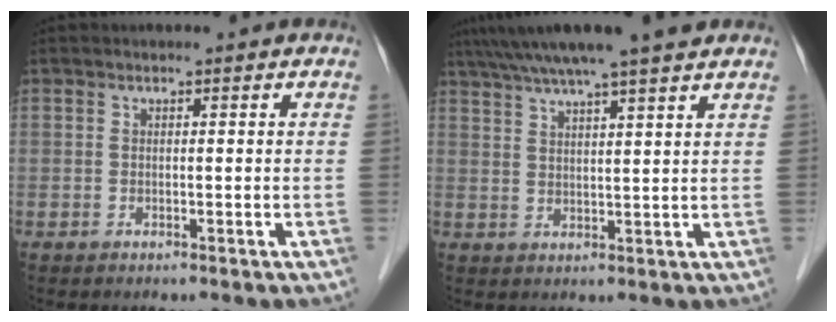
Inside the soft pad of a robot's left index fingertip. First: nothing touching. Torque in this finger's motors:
{"motor_torque": [0.14, -0.49, 0.70, 0.21]}